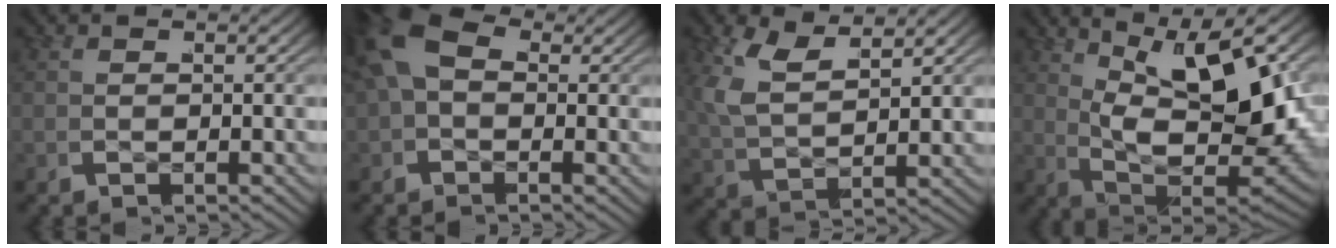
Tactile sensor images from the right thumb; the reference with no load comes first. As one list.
[{"total": 5.8, "force": [0.7, 4.4, 3.7], "torque": [-0.083, -0.004, 0.014]}, {"total": 5.6, "force": [2.3, 3.5, 3.7], "torque": [-0.110, -0.014, 0.059]}, {"total": 16.5, "force": [1.5, 8.6, 13.9], "torque": [-0.246, -0.048, 0.056]}]